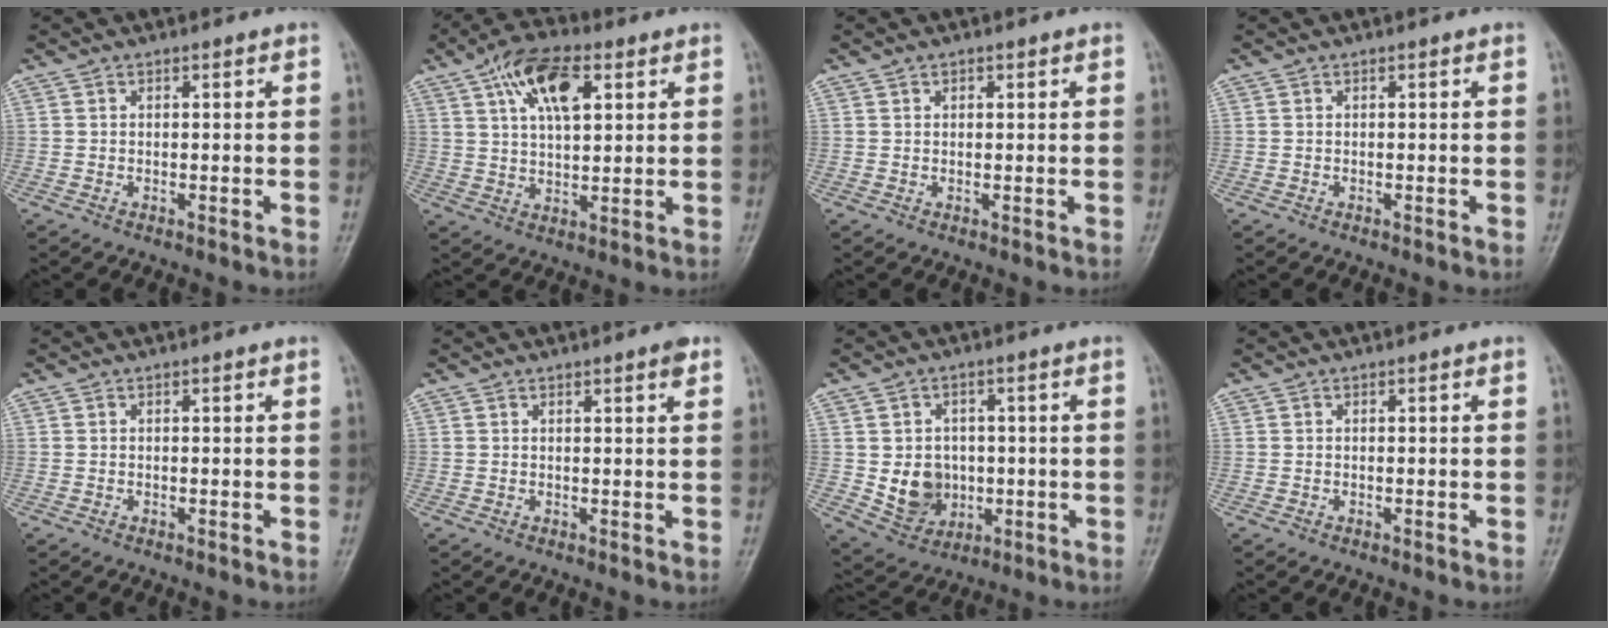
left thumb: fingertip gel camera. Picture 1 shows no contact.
{"total": 11.5, "force": [4.8, 5.5, 8.9], "torque": [-0.146, -0.003, 0.082]}
{"total": 0.9, "force": [0.5, 0.6, 0.4], "torque": [0.000, -0.002, 0.006]}
{"total": 0.0}
{"total": 0.0}
{"total": 1.7, "force": [1.1, 0.3, 1.3], "torque": [-0.017, -0.005, 0.014]}
{"total": 8.5, "force": [-0.5, 7.3, 4.3], "torque": [-0.036, -0.001, 0.006]}
{"total": 0.0}